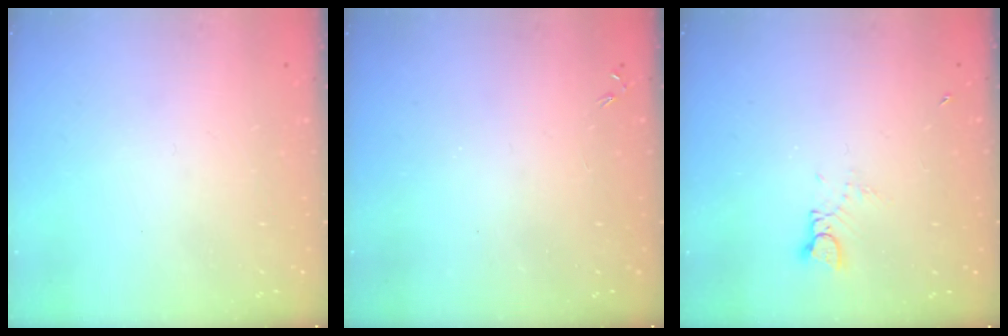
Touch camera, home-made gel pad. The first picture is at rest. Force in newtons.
{"total": 0.0}
{"total": 1.9, "press": 1.9, "slide": 0.1}